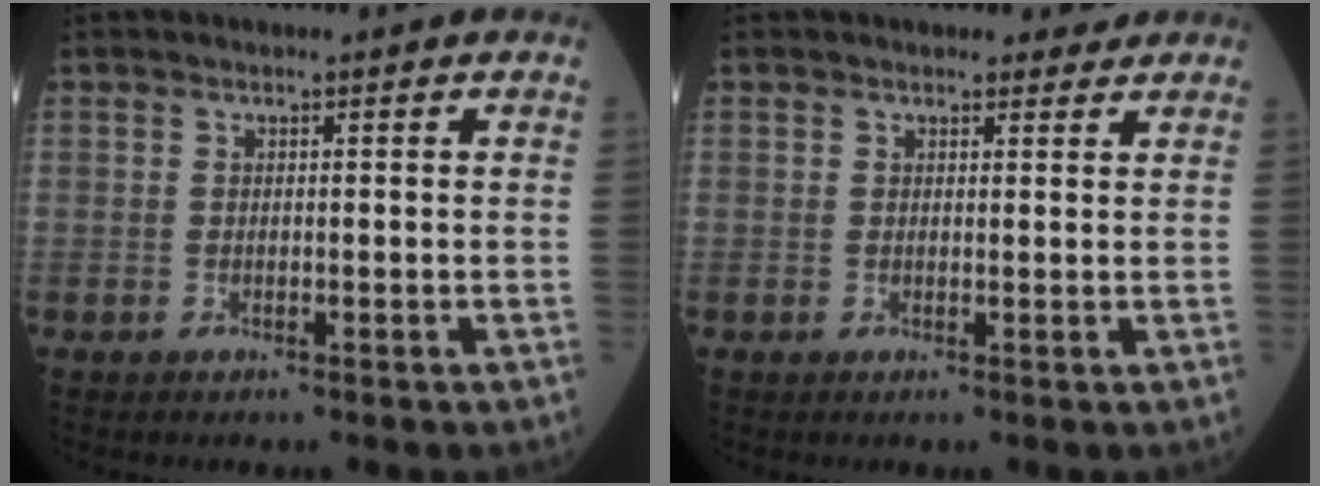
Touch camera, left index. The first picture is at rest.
{"total": 2.1, "force": [1.9, 0.9, 0.3], "torque": [-0.002, 0.000, 0.022]}